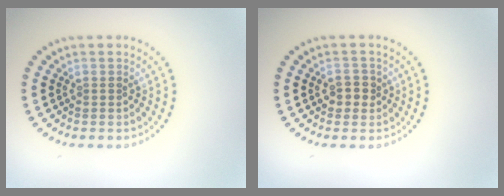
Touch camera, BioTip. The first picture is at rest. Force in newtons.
{"total": 2.0, "press": 1.9, "slide": 0.6}